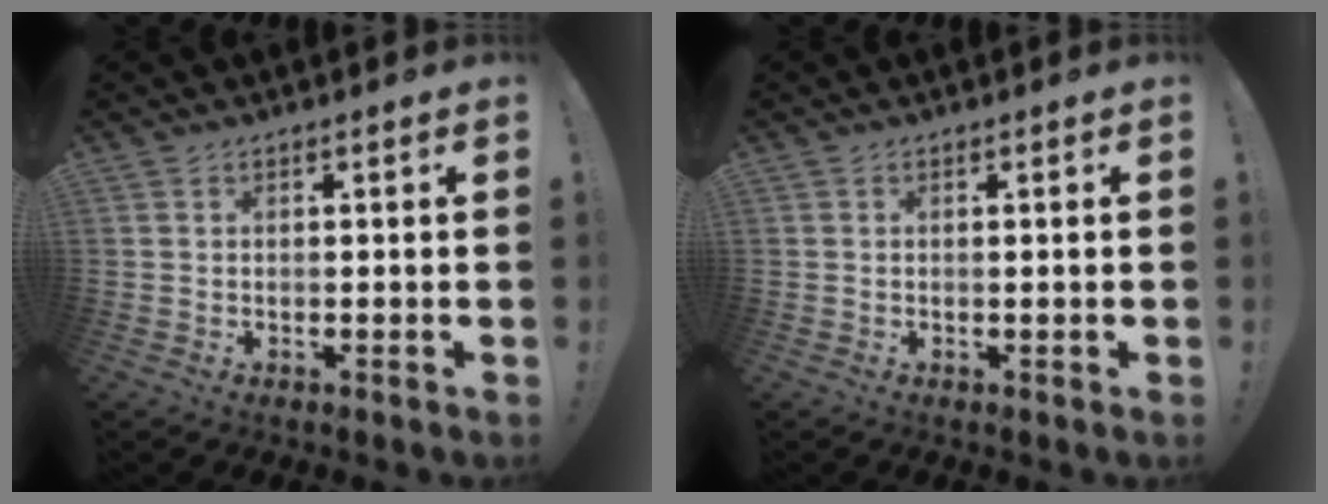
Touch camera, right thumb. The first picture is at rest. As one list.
[{"total": 0.5, "force": [0.0, -0.2, 0.5], "torque": [-0.006, -0.002, 0.000]}]